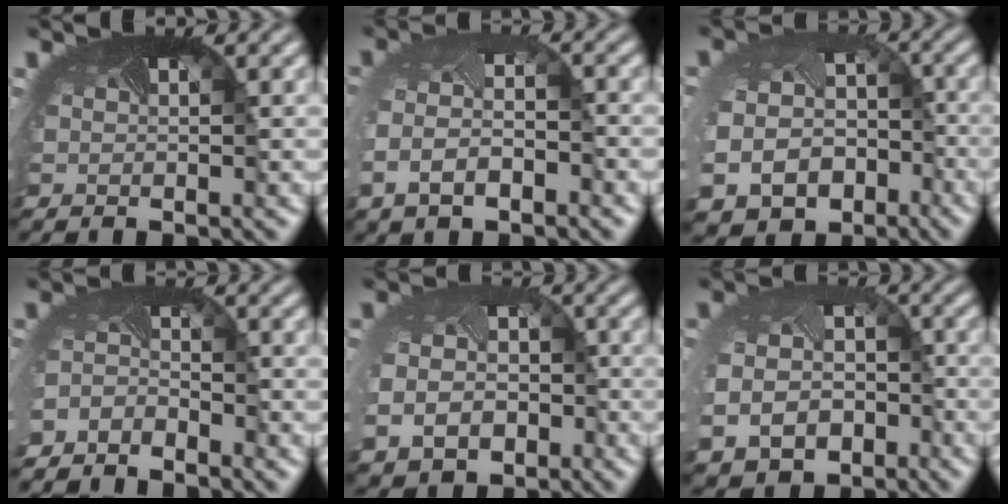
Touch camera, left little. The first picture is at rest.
{"total": 4.3, "force": [-1.4, 2.5, 3.2], "torque": [-0.084, -0.012, -0.033]}
{"total": 12.9, "force": [-6.1, 10.4, 4.6], "torque": [-0.109, -0.078, -0.077]}
{"total": 3.4, "force": [-3.3, 0.6, -0.5], "torque": [-0.013, -0.018, -0.067]}
{"total": 7.8, "force": [-2.8, 6.4, 3.5], "torque": [-0.072, -0.046, -0.035]}
{"total": 9.2, "force": [-4.0, 7.4, 3.9], "torque": [-0.091, -0.058, -0.049]}